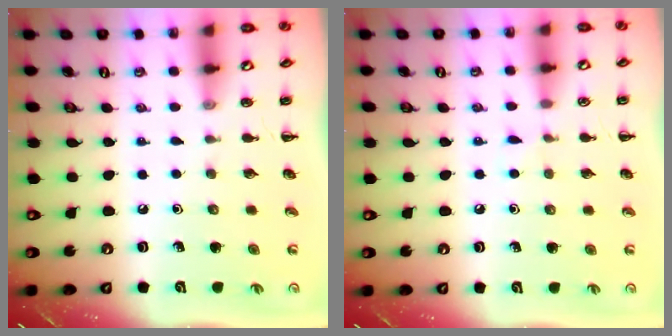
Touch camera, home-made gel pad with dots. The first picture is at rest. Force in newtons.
{"total": 4.1, "press": 3.9, "slide": 1.3}